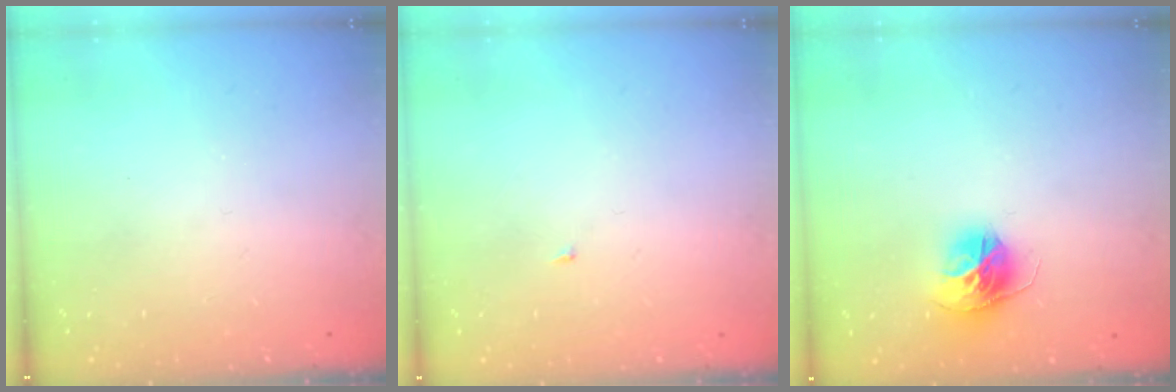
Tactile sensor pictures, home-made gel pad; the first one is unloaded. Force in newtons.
{"total": 1.8, "press": 1.8, "slide": 0.2}
{"total": 12.0, "press": 12.0, "slide": 1.2}